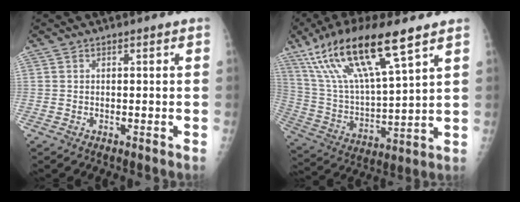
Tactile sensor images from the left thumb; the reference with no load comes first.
{"total": 21.4, "force": [12.7, 5.1, 16.4], "torque": [-0.311, -0.030, 0.245]}